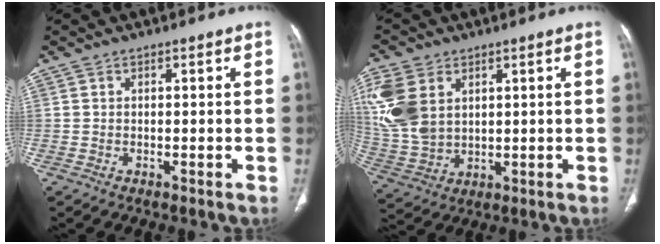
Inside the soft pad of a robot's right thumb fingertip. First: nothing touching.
{"total": 13.5, "force": [4.4, 9.3, 8.8], "torque": [-0.195, -0.009, 0.101]}